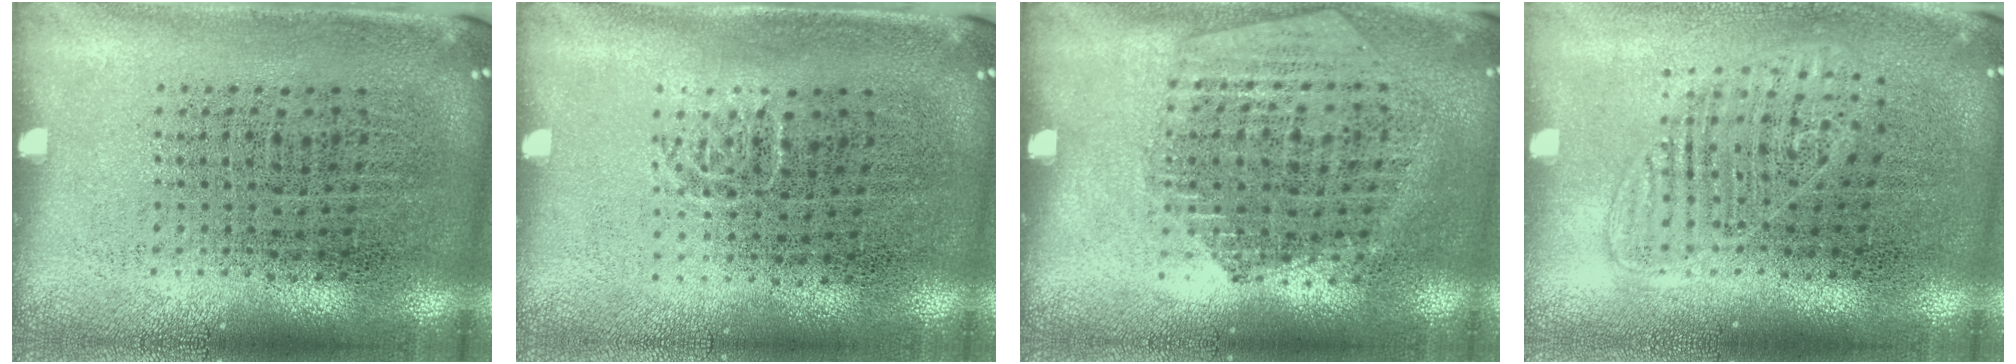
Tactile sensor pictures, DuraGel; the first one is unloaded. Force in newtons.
{"total": 0.6, "press": 0.4, "slide": 0.5}
{"total": 1.3, "press": 1.2, "slide": 0.5}
{"total": 1.2, "press": 1.1, "slide": 0.5}